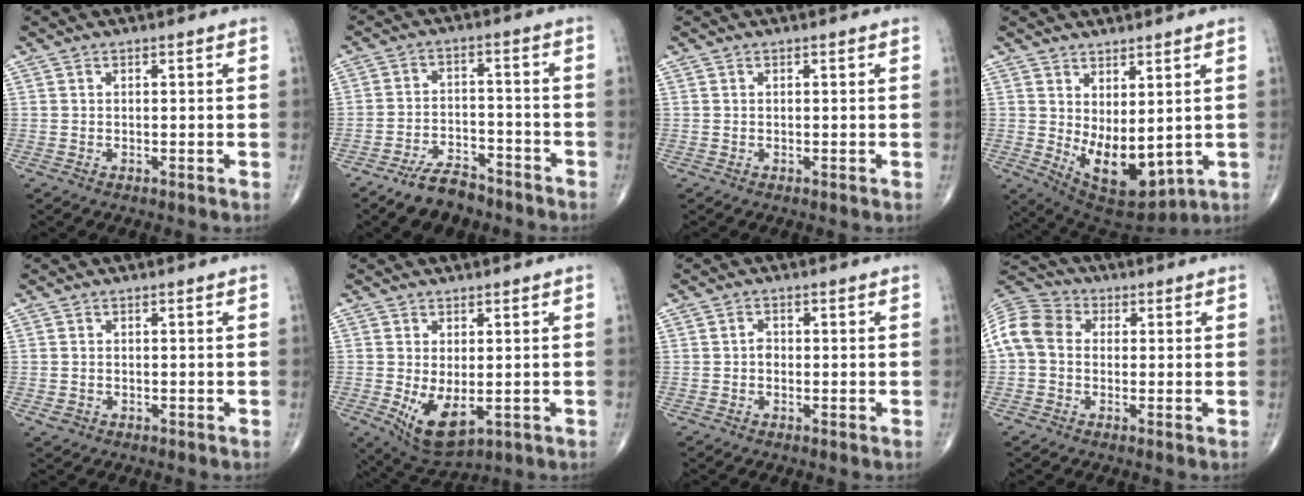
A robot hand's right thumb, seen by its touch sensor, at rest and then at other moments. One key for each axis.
{"total": 8.2, "fx": -6.5, "fy": 3.8, "fz": 3.3, "tx": -0.046, "ty": 0.046, "tz": -0.111}
{"total": 0.0}
{"total": 11.5, "fx": 0.3, "fy": 5.6, "fz": 10.0, "tx": -0.140, "ty": -0.029, "tz": 0.034}
{"total": 1.3, "fx": -0.4, "fy": 1.1, "fz": 0.6, "tx": -0.011, "ty": 0.004, "tz": -0.003}
{"total": 8.1, "fx": -1.5, "fy": 4.1, "fz": 6.9, "tx": -0.115, "ty": -0.019, "tz": -0.007}
{"total": 1.3, "fx": -0.2, "fy": 1.0, "fz": 0.8, "tx": -0.006, "ty": 0.004, "tz": -0.007}
{"total": 9.4, "fx": 0.4, "fy": 7.5, "fz": 5.6, "tx": -0.109, "ty": 0.031, "tz": -0.005}